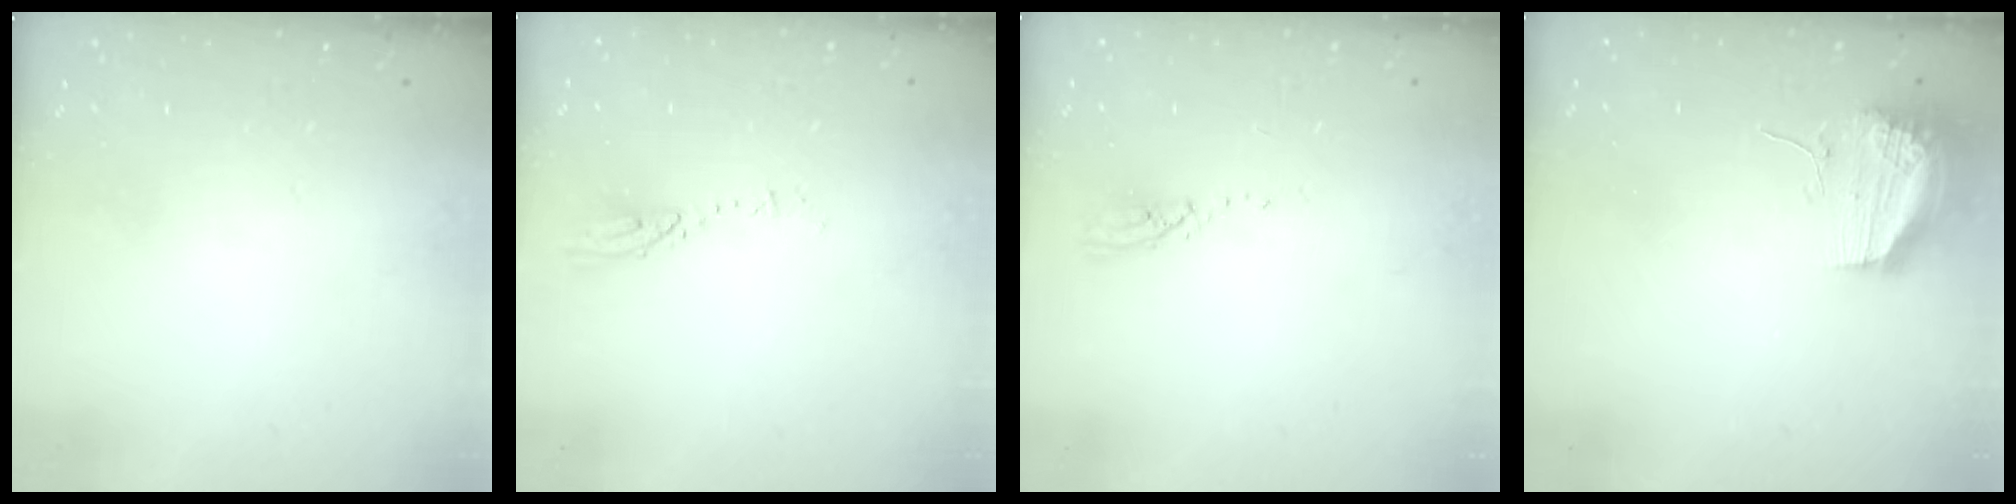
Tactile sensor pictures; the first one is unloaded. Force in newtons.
{"total": 3.2, "press": 3.2, "slide": 0.3}
{"total": 3.2, "press": 3.2, "slide": 0.2}
{"total": 13.8, "press": 11.9, "slide": 6.9}